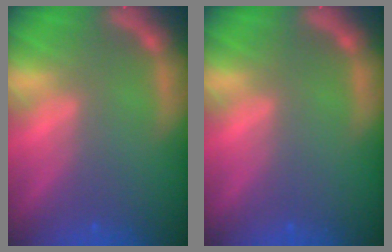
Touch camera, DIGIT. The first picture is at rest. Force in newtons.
{"total": 0.0}